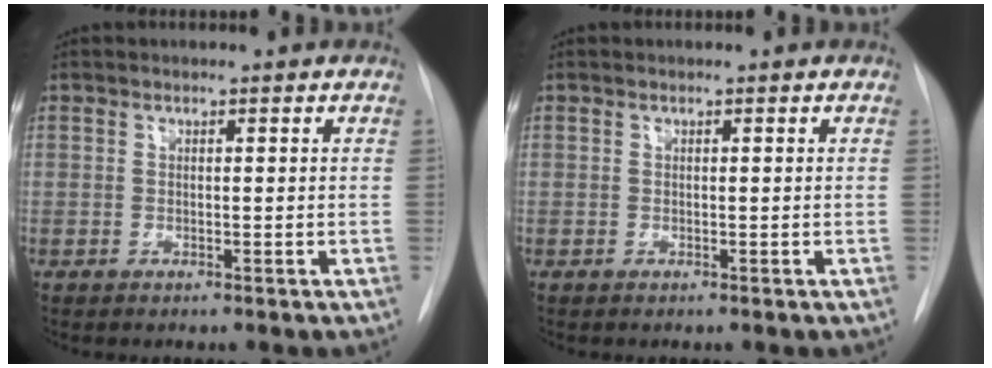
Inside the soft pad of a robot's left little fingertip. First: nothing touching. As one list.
[{"total": 0.0}]